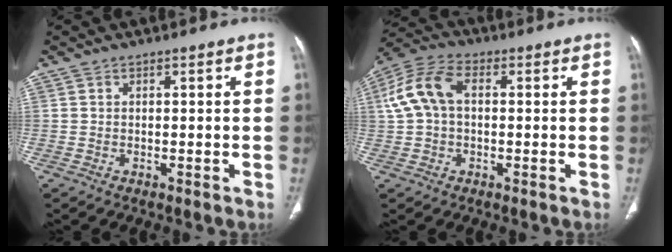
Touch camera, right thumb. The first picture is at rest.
{"total": 9.6, "force": [1.0, 6.2, 7.2], "torque": [-0.157, 0.031, 0.015]}